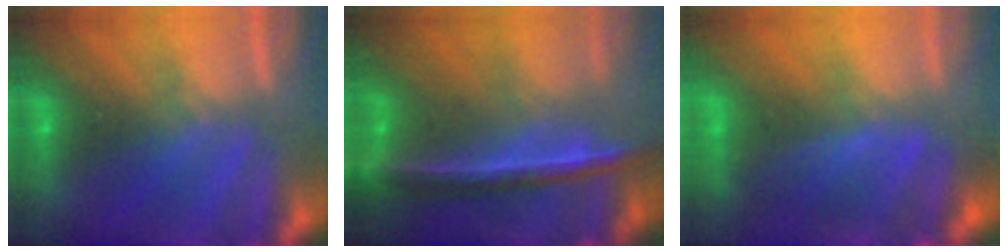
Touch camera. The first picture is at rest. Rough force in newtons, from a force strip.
{"total": 9.2}
{"total": 4.8}